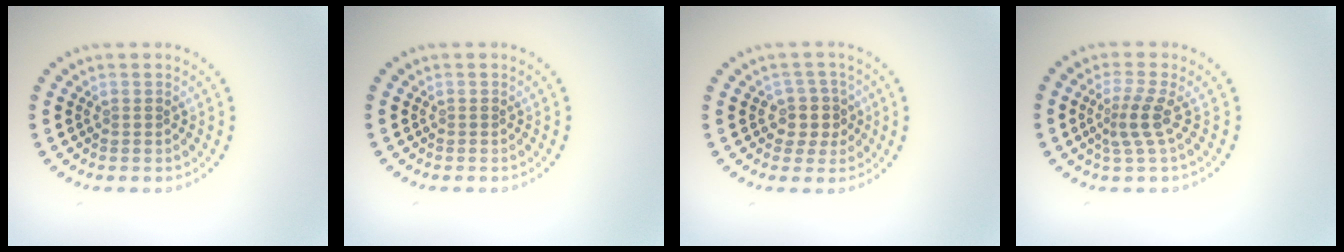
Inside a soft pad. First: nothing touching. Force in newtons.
{"total": 0.0}
{"total": 2.6, "press": 2.2, "slide": 1.4}
{"total": 2.5, "press": 1.7, "slide": 1.8}